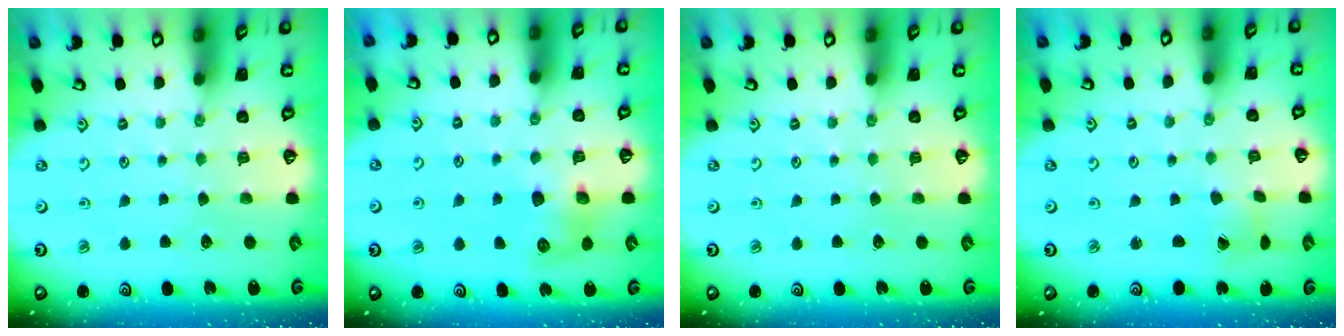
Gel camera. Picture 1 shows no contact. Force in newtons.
{"total": 8.0, "press": 8.0, "slide": 0.0}
{"total": 0.0}
{"total": 1.6, "press": 1.6, "slide": 0.2}